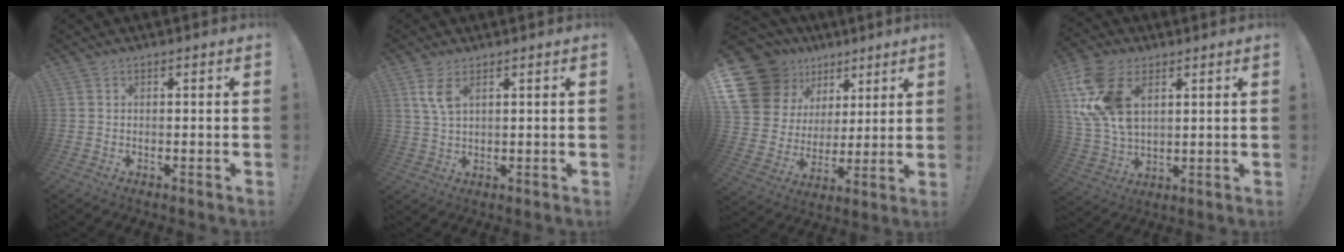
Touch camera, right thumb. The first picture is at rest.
{"total": 5.1, "force": [2.5, 2.0, 4.0], "torque": [-0.068, -0.008, 0.044]}
{"total": 18.7, "force": [9.7, 14.0, 7.7], "torque": [-0.134, -0.058, 0.209]}
{"total": 16.5, "force": [6.4, 10.4, 11.1], "torque": [-0.238, -0.013, 0.122]}